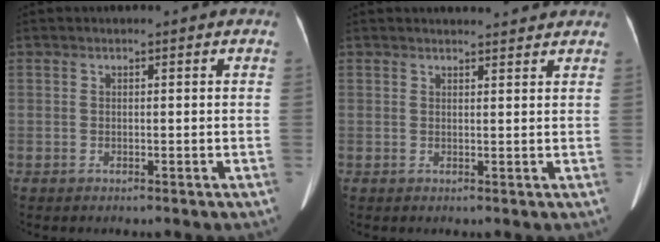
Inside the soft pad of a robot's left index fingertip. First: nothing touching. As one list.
[{"total": 4.4, "force": [4.3, 0.6, 0.9], "torque": [-0.014, 0.014, 0.048]}]